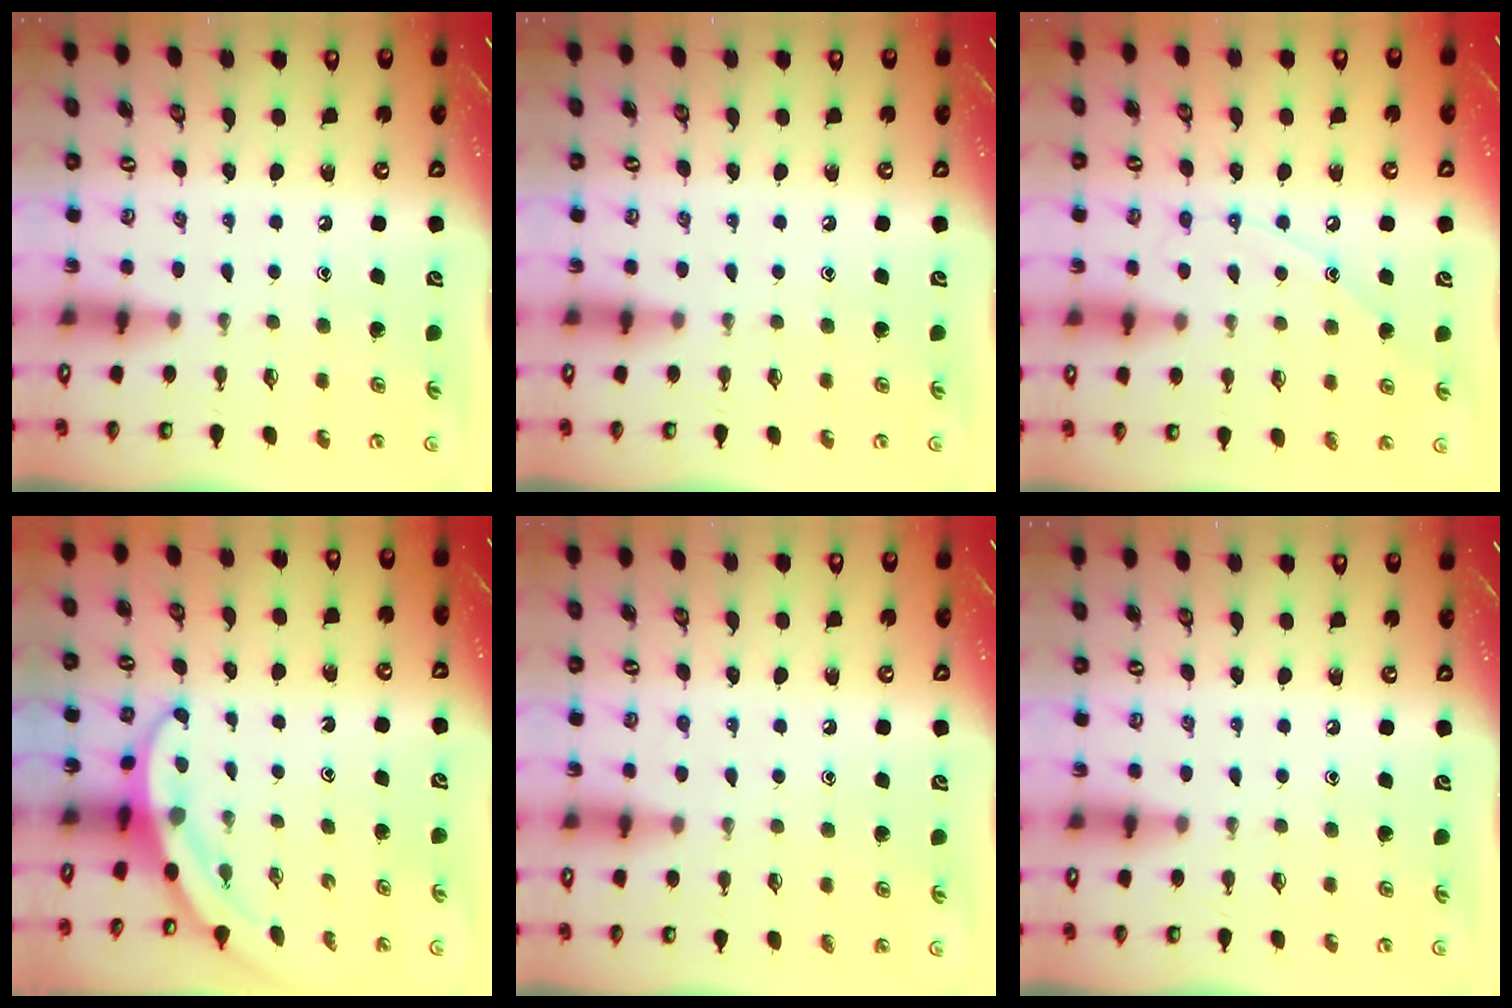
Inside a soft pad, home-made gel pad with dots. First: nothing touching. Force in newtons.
{"total": 0.0}
{"total": 8.0, "press": 8.0, "slide": 0.6}
{"total": 3.5, "press": 3.5, "slide": 0.1}
{"total": 3.9, "press": 3.8, "slide": 0.5}
{"total": 0.0}